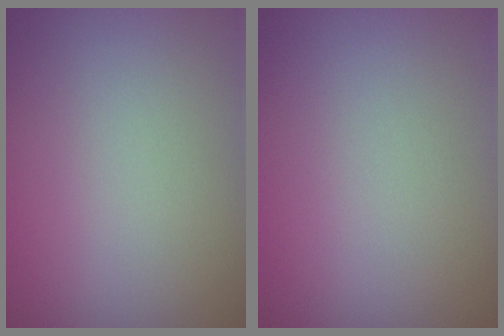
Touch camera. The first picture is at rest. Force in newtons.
{"total": 0.0}